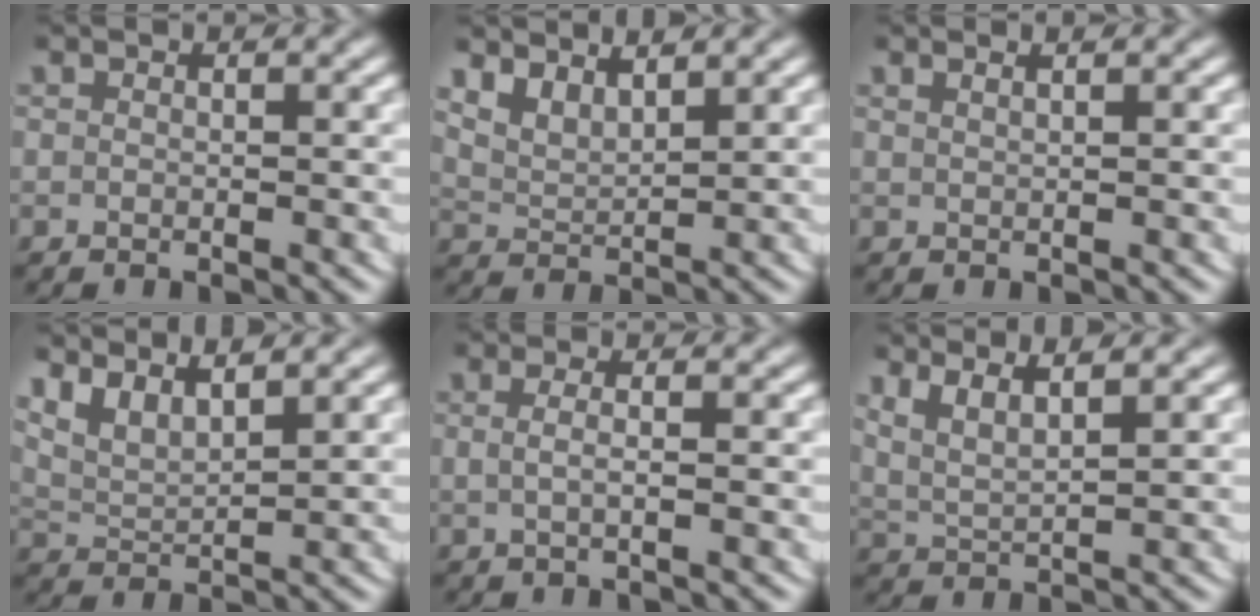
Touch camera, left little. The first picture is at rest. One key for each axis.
{"total": 4.4, "fx": 2.5, "fy": 3.0, "fz": 2.0, "tx": -0.056, "ty": -0.010, "tz": 0.039}
{"total": 0.9, "fx": 0.6, "fy": -0.5, "fz": 0.5, "tx": -0.005, "ty": -0.002, "tz": 0.015}
{"total": 5.6, "fx": 2.9, "fy": 3.8, "fz": 2.9, "tx": -0.074, "ty": -0.004, "tz": 0.041}
{"total": 1.7, "fx": -0.2, "fy": 0.3, "fz": 1.7, "tx": -0.036, "ty": -0.007, "tz": 0.001}
{"total": 5.2, "fx": 2.4, "fy": 3.4, "fz": 3.2, "tx": -0.067, "ty": 0.003, "tz": 0.033}